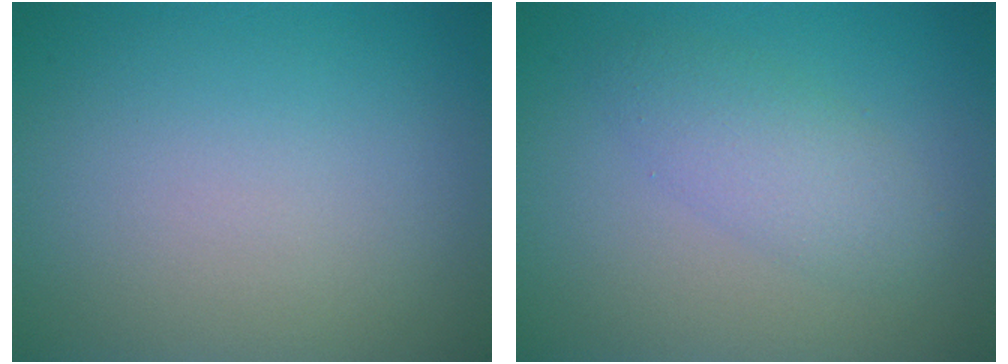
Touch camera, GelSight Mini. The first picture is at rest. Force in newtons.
{"total": 2.9, "press": 2.8, "slide": 0.2}